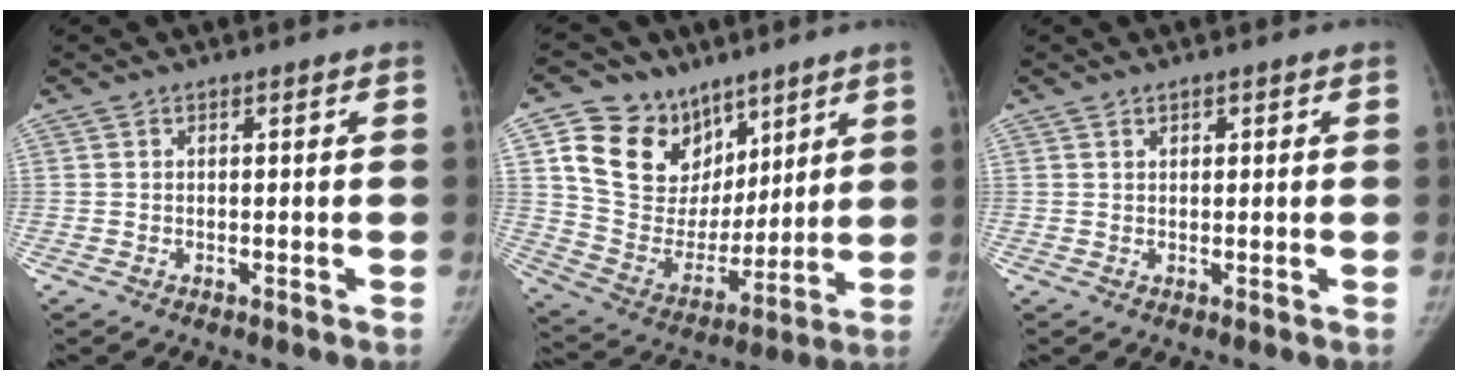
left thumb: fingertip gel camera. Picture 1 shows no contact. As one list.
[{"total": 18.8, "force": [10.4, 13.8, 7.5], "torque": [-0.090, -0.040, 0.201]}, {"total": 1.0, "force": [0.6, 0.6, 0.5], "torque": [-0.003, -0.003, 0.009]}]